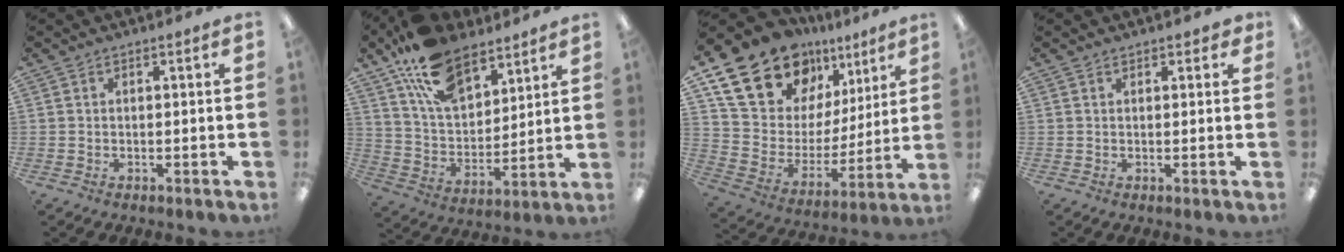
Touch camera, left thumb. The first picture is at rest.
{"total": 17.8, "force": [12.0, 9.4, 9.2], "torque": [-0.171, -0.053, 0.221]}
{"total": 21.0, "force": [14.9, 12.2, 8.5], "torque": [-0.161, -0.094, 0.281]}
{"total": 1.5, "force": [1.2, 0.8, 0.5], "torque": [-0.003, -0.001, 0.020]}